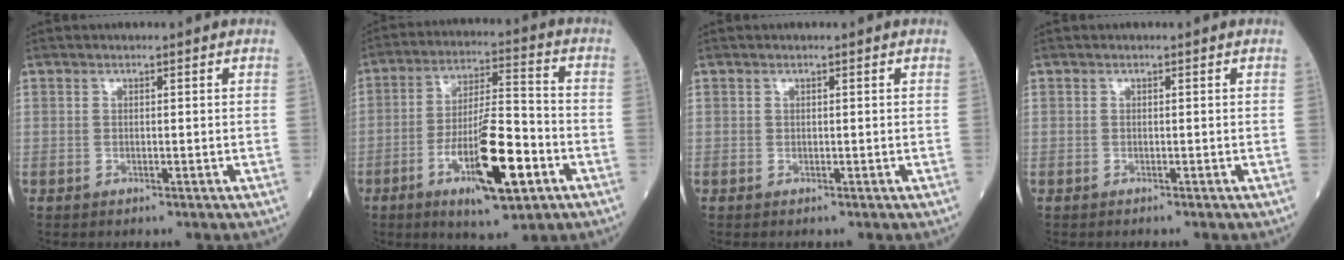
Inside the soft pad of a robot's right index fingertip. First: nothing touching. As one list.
[{"total": 13.7, "force": [-5.4, 2.6, 12.3], "torque": [-0.219, -0.008, -0.085]}, {"total": 0.0}, {"total": 0.0}]